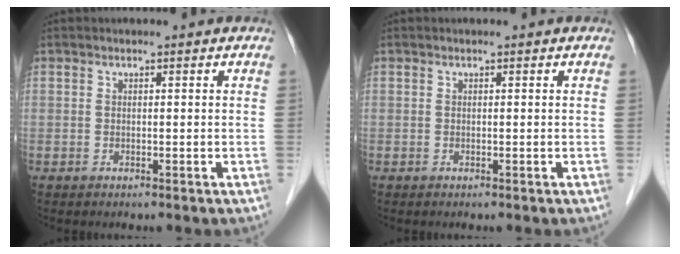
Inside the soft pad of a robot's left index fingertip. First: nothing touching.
{"total": 0.0}